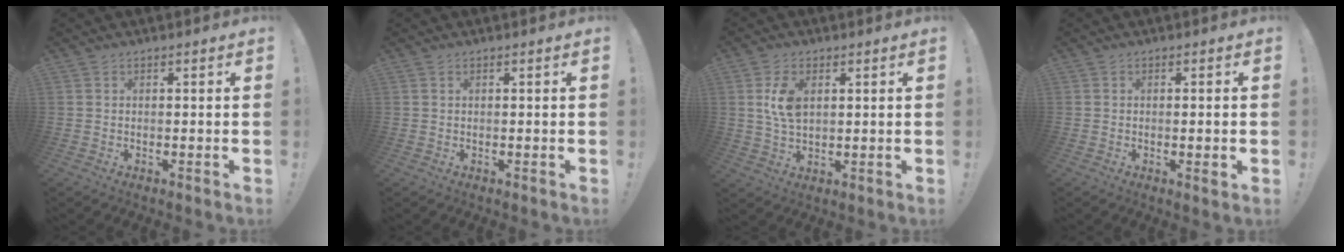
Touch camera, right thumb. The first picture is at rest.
{"total": 0.0}
{"total": 8.0, "force": [2.4, 4.9, 5.8], "torque": [-0.104, -0.006, 0.040]}
{"total": 2.3, "force": [-0.1, 0.1, 2.3], "torque": [-0.025, -0.007, -0.006]}